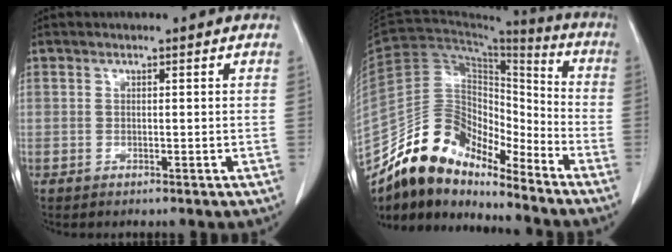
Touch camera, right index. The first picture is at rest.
{"total": 14.4, "force": [-12.2, 5.5, 5.1], "torque": [-0.077, 0.055, -0.223]}